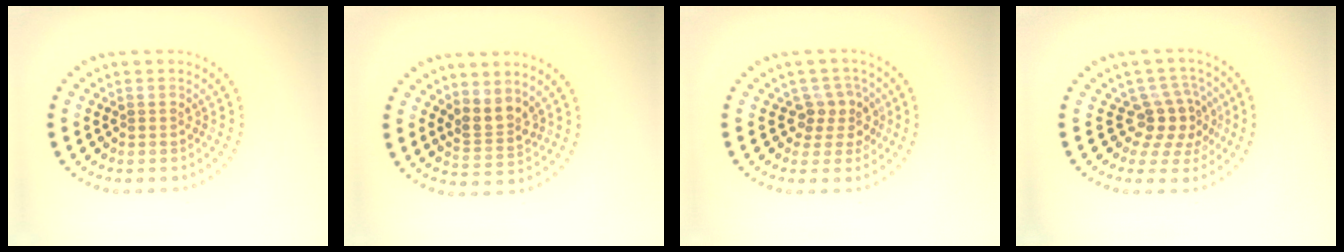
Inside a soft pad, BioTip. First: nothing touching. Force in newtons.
{"total": 2.5, "press": 2.1, "slide": 1.4}
{"total": 2.6, "press": 2.0, "slide": 1.6}
{"total": 3.4, "press": 2.6, "slide": 2.2}